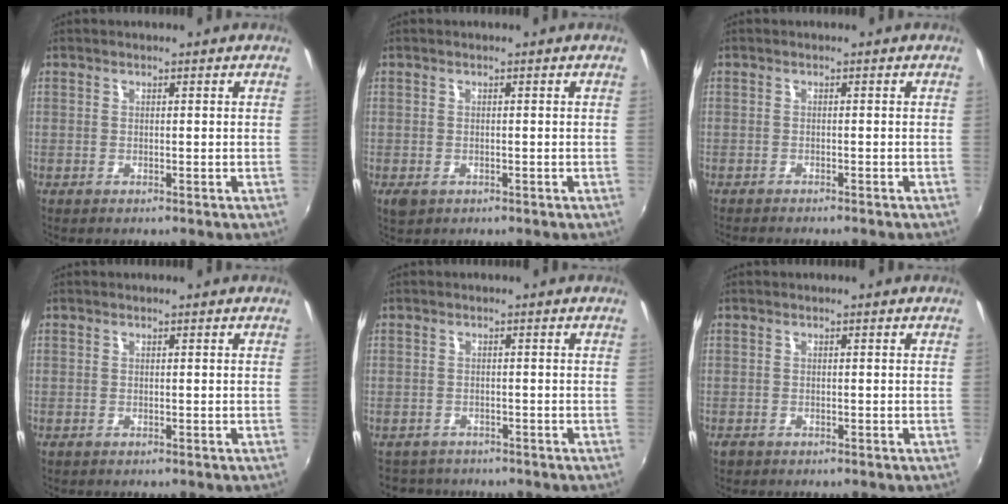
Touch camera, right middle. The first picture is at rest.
{"total": 2.1, "force": [-1.0, 1.4, 1.1], "torque": [-0.021, -0.006, -0.015]}
{"total": 2.7, "force": [-2.5, 0.0, 1.0], "torque": [-0.030, -0.011, -0.042]}
{"total": 0.0}
{"total": 3.5, "force": [-2.6, 2.2, -0.1], "torque": [-0.003, 0.012, -0.044]}
{"total": 1.0, "force": [-0.8, 0.6, 0.3], "torque": [-0.009, -0.002, -0.015]}